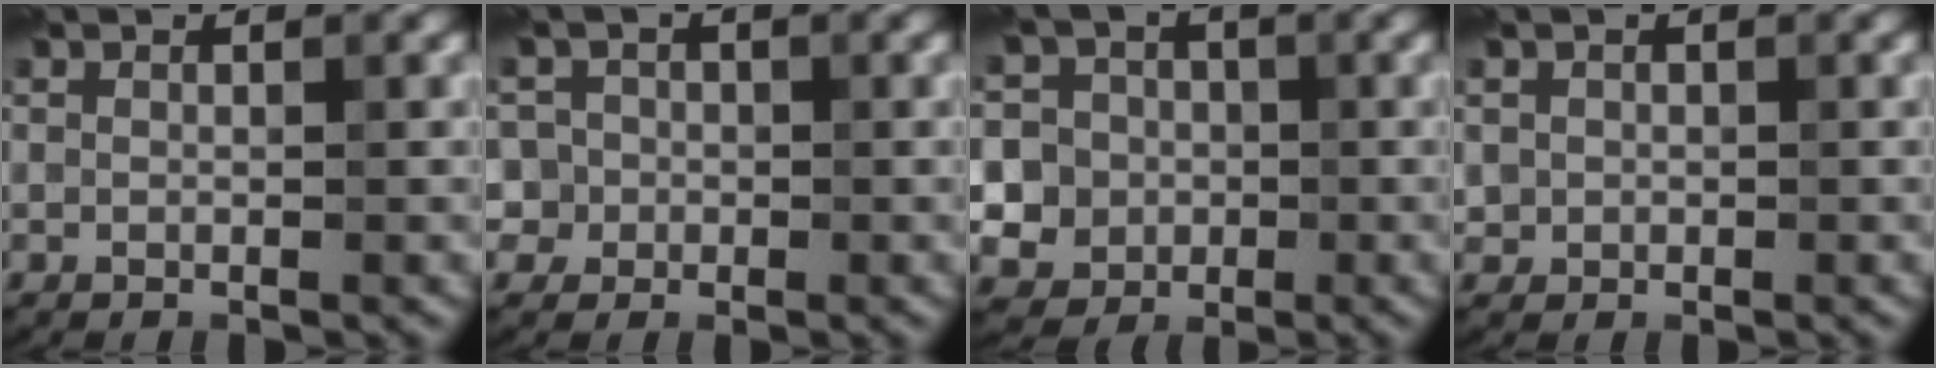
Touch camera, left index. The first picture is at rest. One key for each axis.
{"total": 4.1, "fx": 0.0, "fy": 4.1, "fz": 0.9, "tx": 0.000, "ty": 0.021, "tz": -0.018}
{"total": 8.6, "fx": 0.6, "fy": 8.1, "fz": 2.6, "tx": -0.066, "ty": 0.030, "tz": -0.016}
{"total": 1.0, "fx": 0.0, "fy": 1.0, "fz": 0.0, "tx": 0.004, "ty": -0.007, "tz": 0.001}